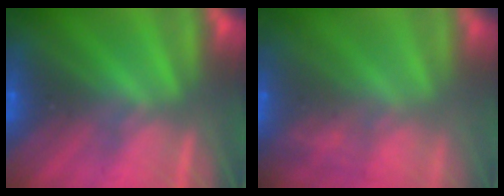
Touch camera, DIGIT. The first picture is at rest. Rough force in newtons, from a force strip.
{"total": 5.5}